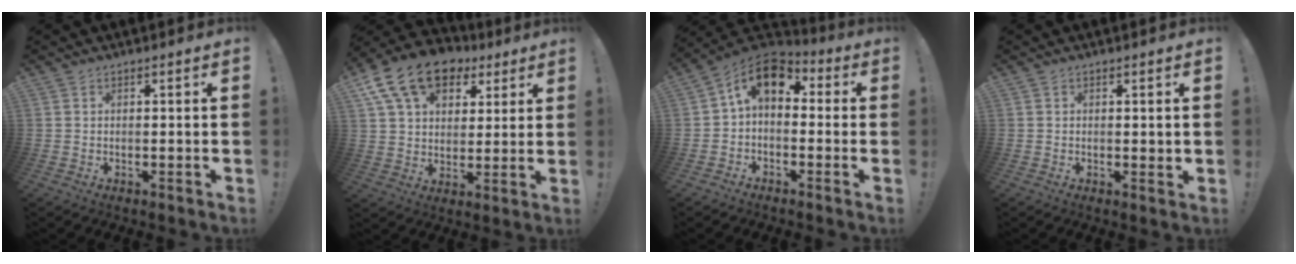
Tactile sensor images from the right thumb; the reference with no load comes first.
{"total": 17.4, "force": [9.2, 11.1, 9.9], "torque": [-0.162, -0.041, 0.169]}
{"total": 10.2, "force": [2.5, 6.5, 7.4], "torque": [-0.120, -0.002, 0.048]}
{"total": 0.9, "force": [0.4, 0.4, 0.7], "torque": [-0.011, 0.000, 0.007]}